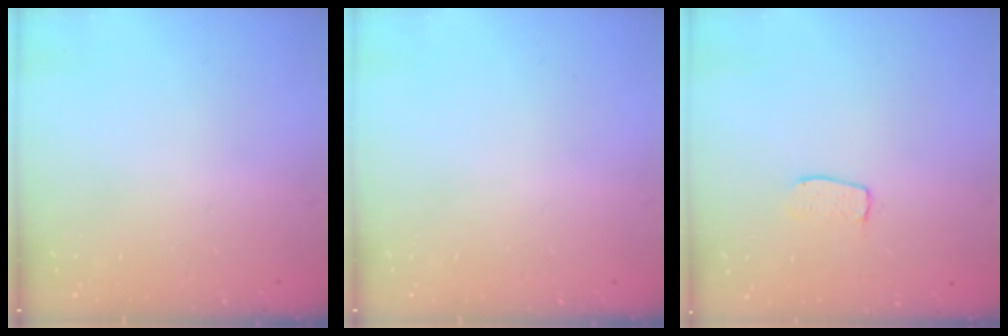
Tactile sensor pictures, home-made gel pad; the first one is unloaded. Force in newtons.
{"total": 0.0}
{"total": 4.8, "press": 4.8, "slide": 0.3}